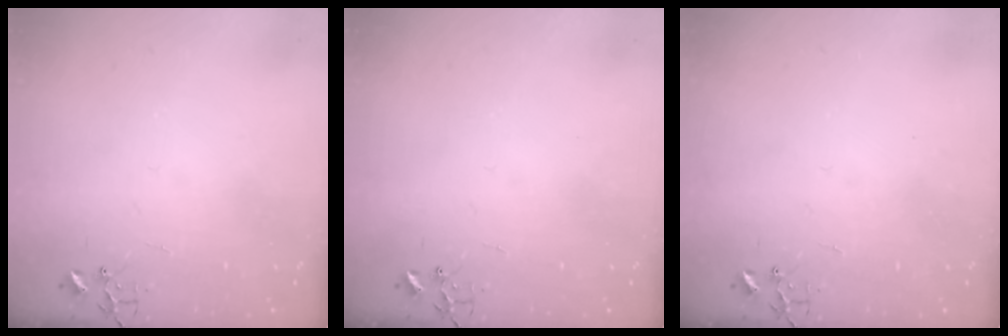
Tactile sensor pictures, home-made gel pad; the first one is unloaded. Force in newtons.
{"total": 0.0}
{"total": 0.0}